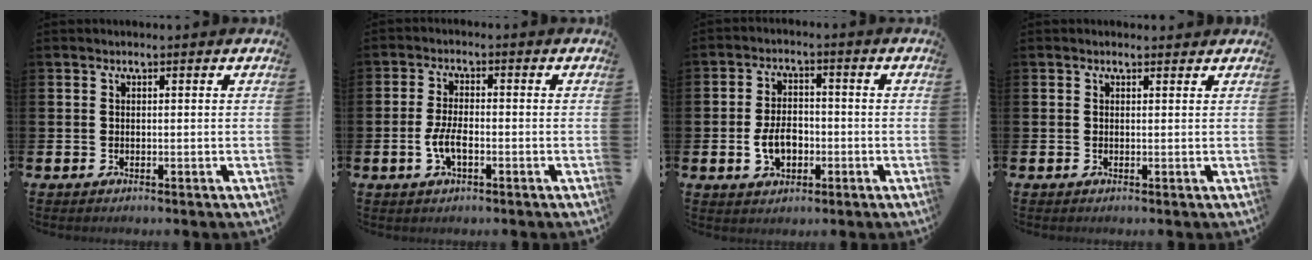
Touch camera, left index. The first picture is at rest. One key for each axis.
{"total": 3.8, "fx": -1.1, "fy": 1.6, "fz": 3.3, "tx": -0.066, "ty": 0.004, "tz": -0.021}
{"total": 4.8, "fx": -1.1, "fy": 3.1, "fz": 3.5, "tx": -0.050, "ty": 0.003, "tz": -0.024}
{"total": 0.5, "fx": 0.4, "fy": 0.3, "fz": 0.2, "tx": 0.007, "ty": -0.001, "tz": 0.004}